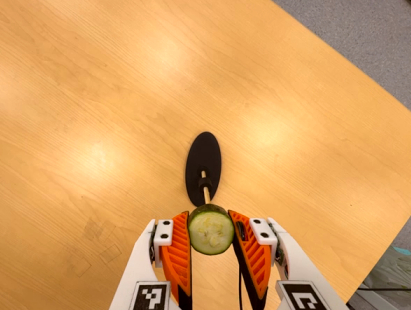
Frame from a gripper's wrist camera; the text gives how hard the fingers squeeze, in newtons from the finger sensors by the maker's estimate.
{"total": 11.2, "left": 11.6, "right": 10.9}